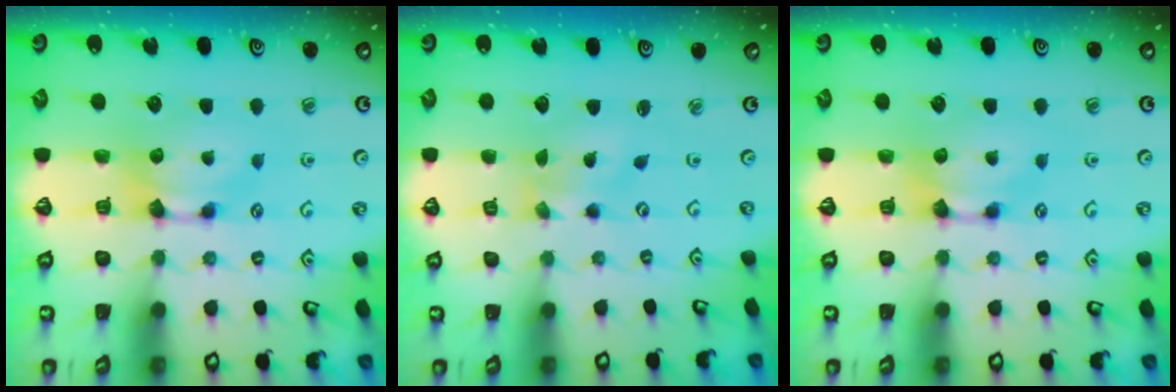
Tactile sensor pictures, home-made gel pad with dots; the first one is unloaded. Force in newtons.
{"total": 2.9, "press": 2.7, "slide": 0.9}
{"total": 0.0}